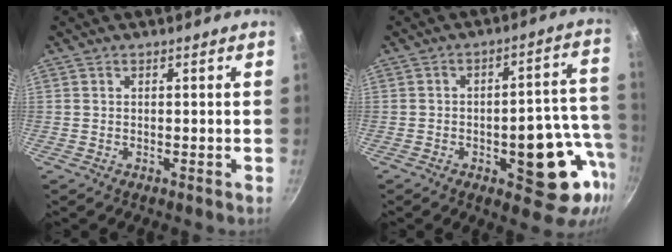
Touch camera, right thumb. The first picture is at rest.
{"total": 16.7, "force": [-4.9, 7.8, 14.0], "torque": [-0.115, 0.033, -0.064]}